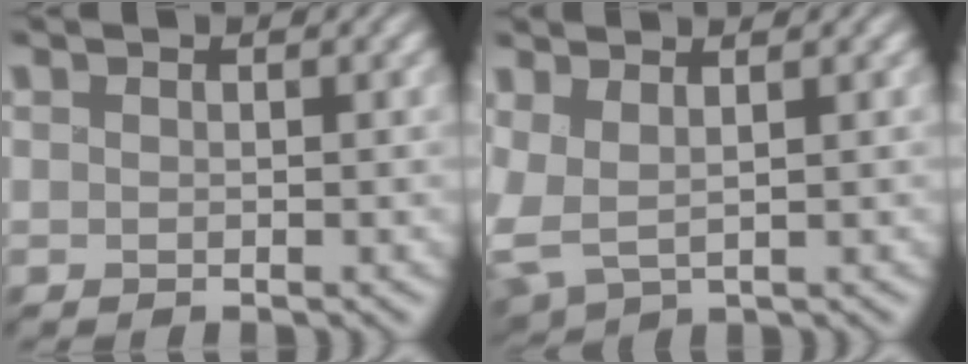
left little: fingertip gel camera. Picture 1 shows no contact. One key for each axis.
{"total": 4.3, "fx": 0.9, "fy": 2.3, "fz": 3.6, "tx": -0.092, "ty": 0.000, "tz": 0.025}